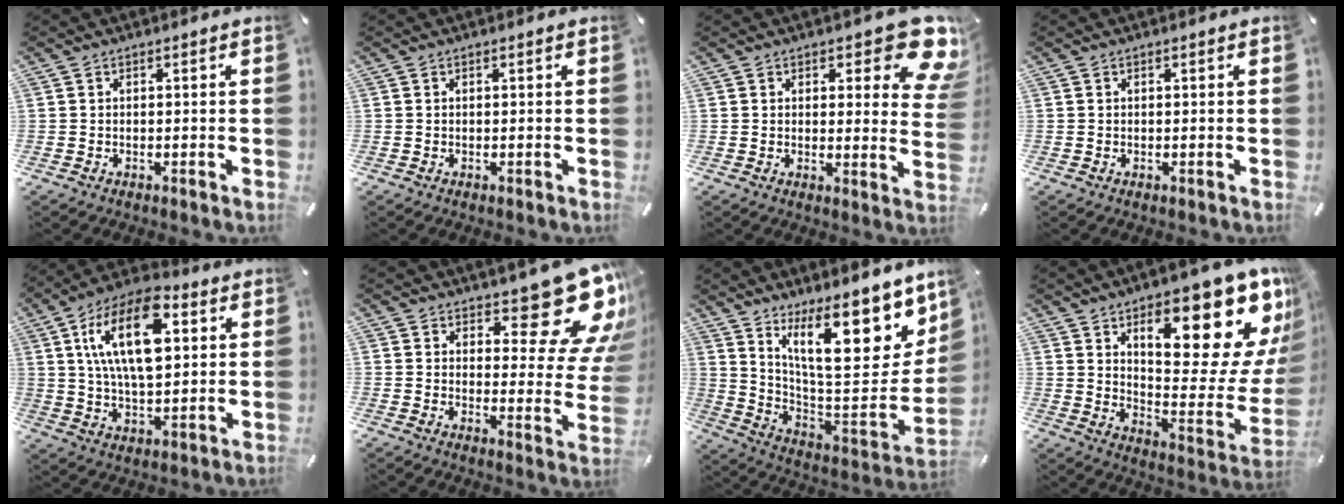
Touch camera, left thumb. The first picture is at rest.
{"total": 0.0}
{"total": 12.7, "force": [7.3, 5.0, 9.1], "torque": [-0.102, -0.056, 0.125]}
{"total": 0.0}
{"total": 18.7, "force": [6.4, 9.5, 14.9], "torque": [-0.286, -0.007, 0.101]}
{"total": 18.7, "force": [11.8, 8.1, 12.0], "torque": [-0.133, -0.097, 0.197]}
{"total": 22.5, "force": [13.4, 8.4, 16.0], "torque": [-0.217, -0.108, 0.221]}
{"total": 23.9, "force": [13.1, 9.5, 17.5], "torque": [-0.215, -0.106, 0.212]}